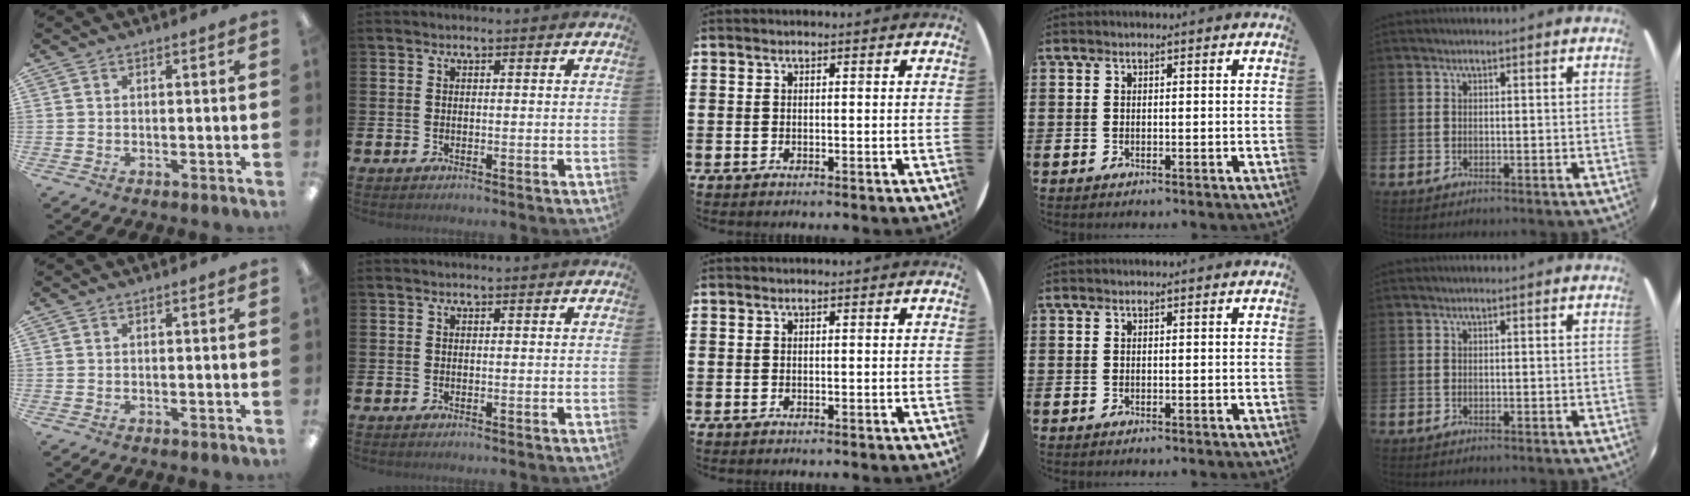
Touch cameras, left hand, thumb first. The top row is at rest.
{}